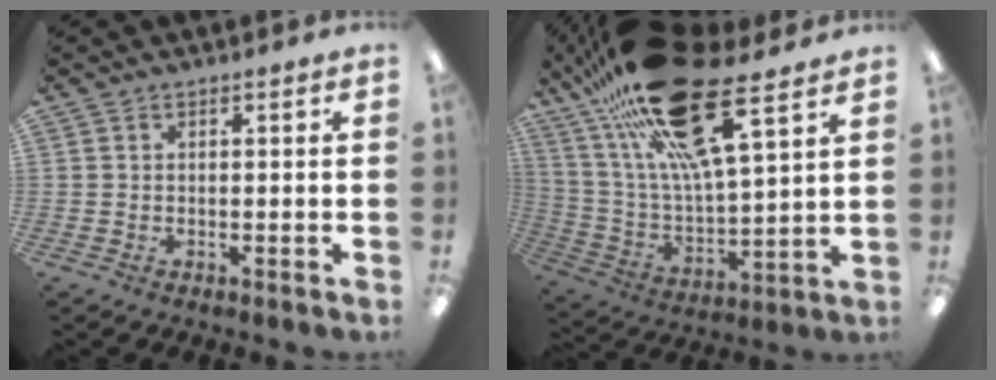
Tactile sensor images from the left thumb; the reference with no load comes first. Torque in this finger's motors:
{"motor_torque": [3.18, -1.80, 2.32, -0.38, 0.56]}